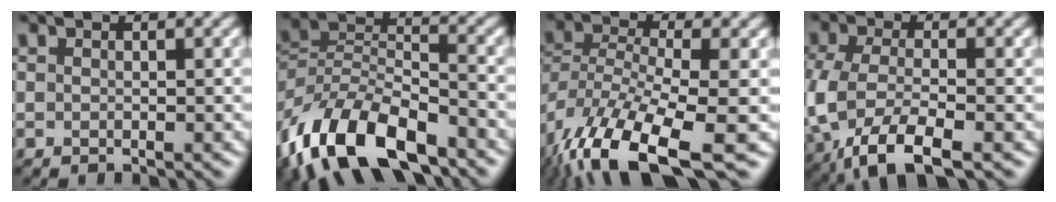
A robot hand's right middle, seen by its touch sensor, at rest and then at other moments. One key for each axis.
{"total": 13.0, "fx": -8.3, "fy": 6.2, "fz": 7.9, "tx": -0.157, "ty": 0.003, "tz": -0.162}
{"total": 13.3, "fx": -8.2, "fy": 4.2, "fz": 9.6, "tx": -0.207, "ty": -0.024, "tz": -0.147}
{"total": 7.2, "fx": -3.1, "fy": 3.2, "fz": 5.7, "tx": -0.129, "ty": -0.013, "tz": -0.065}